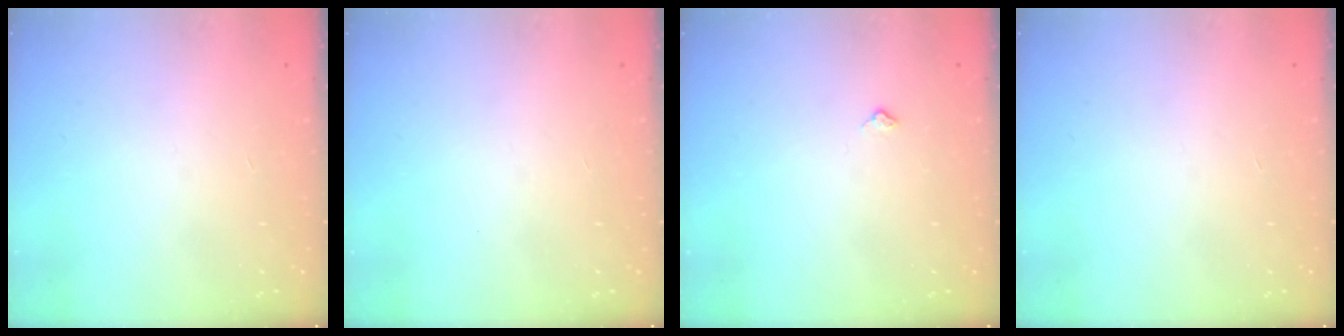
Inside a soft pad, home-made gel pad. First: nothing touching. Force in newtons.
{"total": 0.0}
{"total": 4.1, "press": 4.1, "slide": 0.4}
{"total": 0.0}